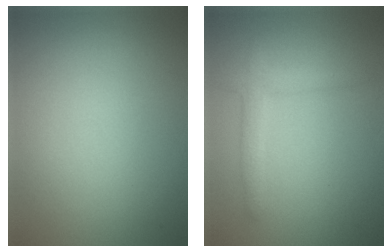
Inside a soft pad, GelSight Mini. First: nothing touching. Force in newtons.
{"total": 2.0, "press": 1.9, "slide": 0.1}